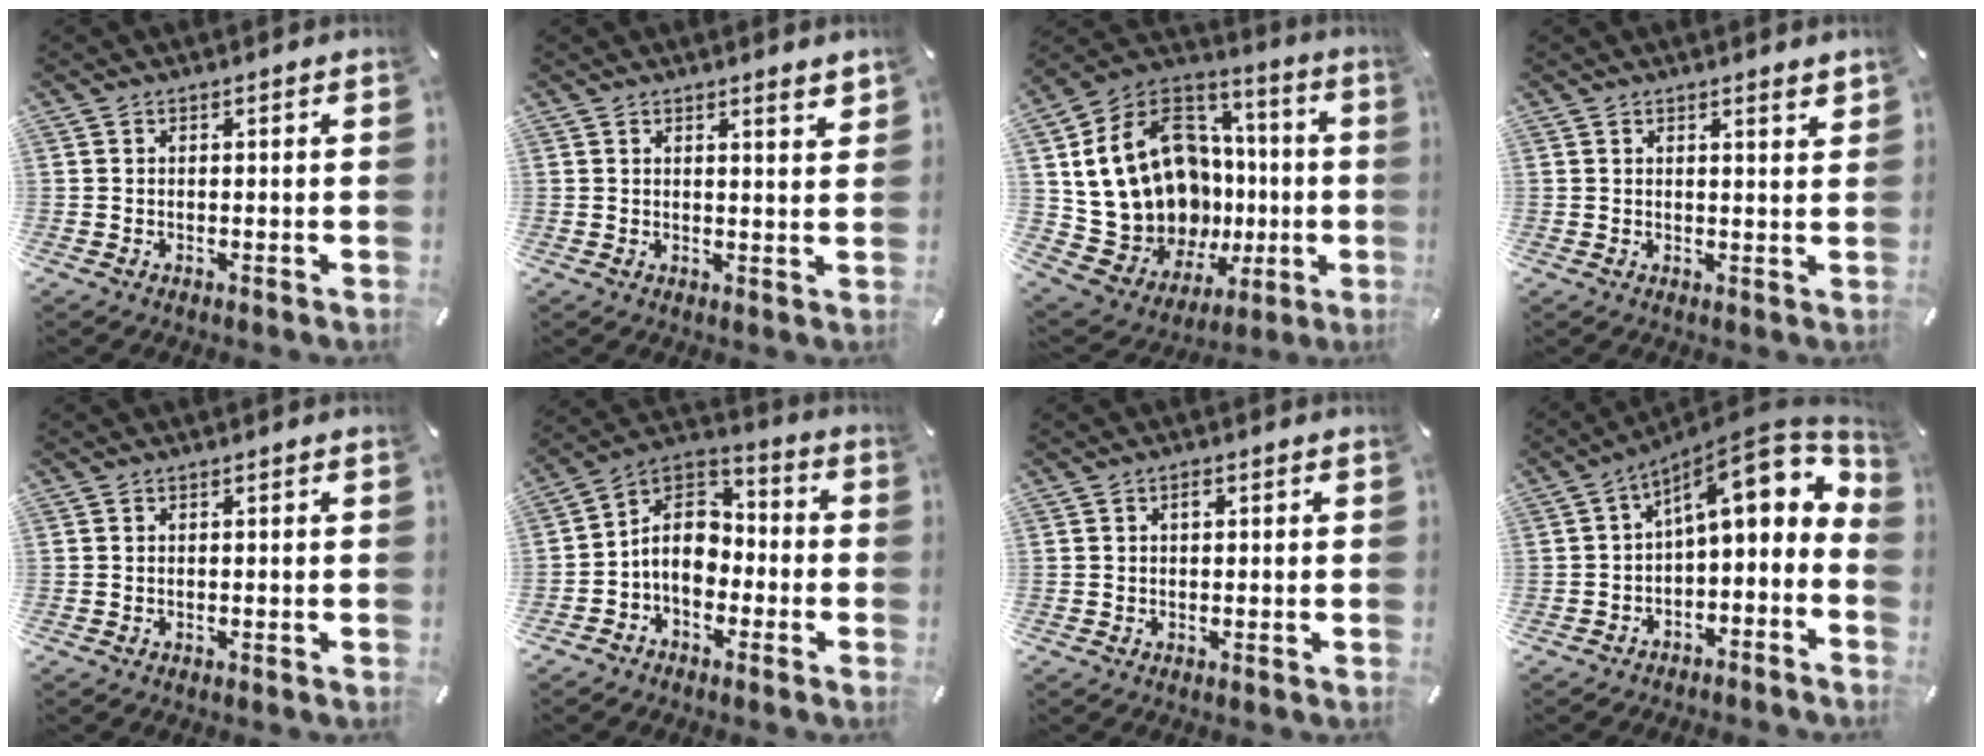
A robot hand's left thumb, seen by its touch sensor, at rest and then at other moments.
{"total": 2.9, "force": [2.3, 0.1, 1.8], "torque": [-0.022, -0.016, 0.037]}
{"total": 22.4, "force": [-0.3, 18.2, 13.1], "torque": [-0.269, -0.035, 0.042]}
{"total": 2.1, "force": [1.7, 0.0, 1.3], "torque": [-0.020, -0.009, 0.028]}
{"total": 0.0}
{"total": 9.7, "force": [-2.9, 7.5, 5.3], "torque": [-0.125, 0.012, -0.056]}
{"total": 1.0, "force": [0.2, 0.6, 0.8], "torque": [-0.008, 0.002, 0.001]}
{"total": 12.3, "force": [5.5, 4.7, 9.9], "torque": [-0.129, -0.057, 0.088]}